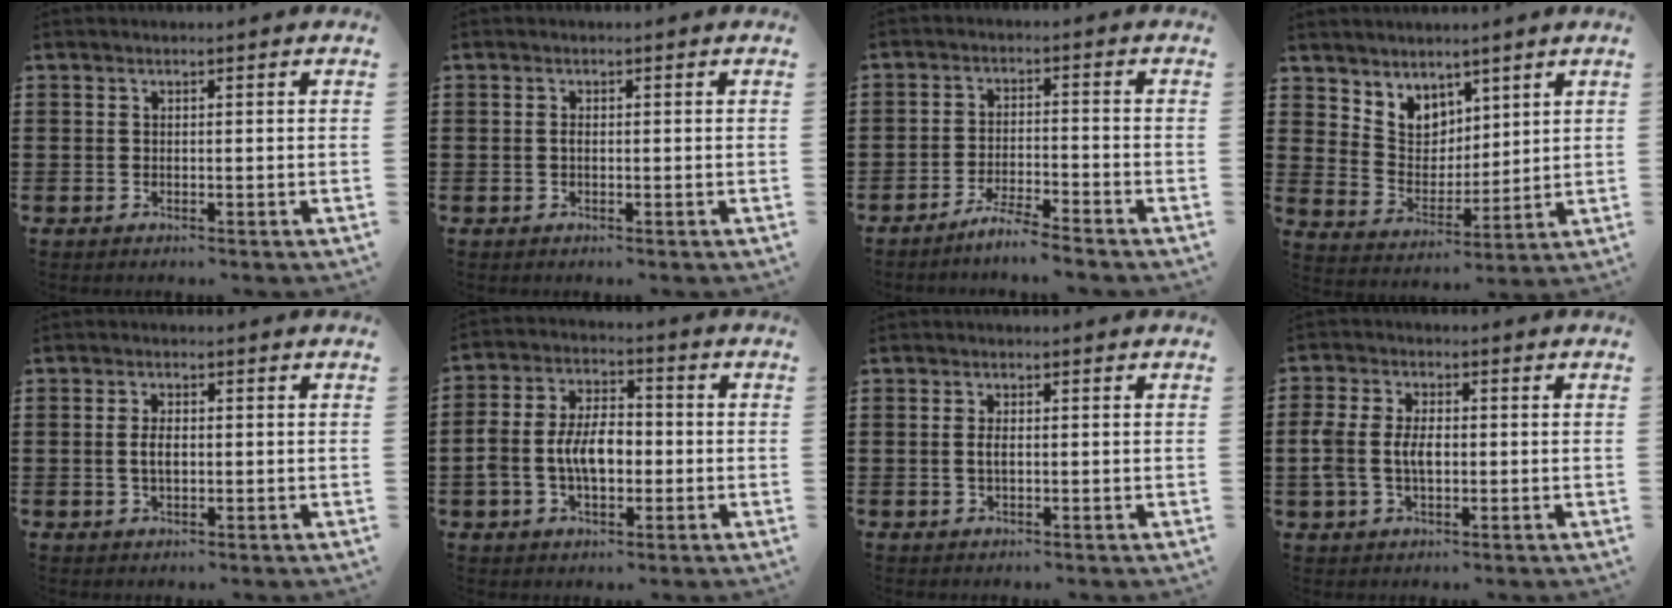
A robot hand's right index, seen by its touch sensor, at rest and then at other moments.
{"total": 1.2, "force": [-0.2, 0.6, 0.9], "torque": [-0.019, 0.001, -0.003]}
{"total": 4.1, "force": [-3.9, -0.3, 1.3], "torque": [-0.031, -0.002, -0.077]}
{"total": 5.6, "force": [4.1, 3.8, 0.0], "torque": [-0.032, -0.017, 0.079]}
{"total": 2.6, "force": [-0.1, 1.2, 2.3], "torque": [-0.052, 0.001, -0.006]}
{"total": 7.6, "force": [-1.3, 4.5, 6.0], "torque": [-0.129, 0.001, -0.032]}
{"total": 1.7, "force": [-0.1, 0.6, 1.6], "torque": [-0.037, -0.001, -0.005]}
{"total": 5.3, "force": [-0.5, 3.1, 4.4], "torque": [-0.104, 0.001, -0.015]}